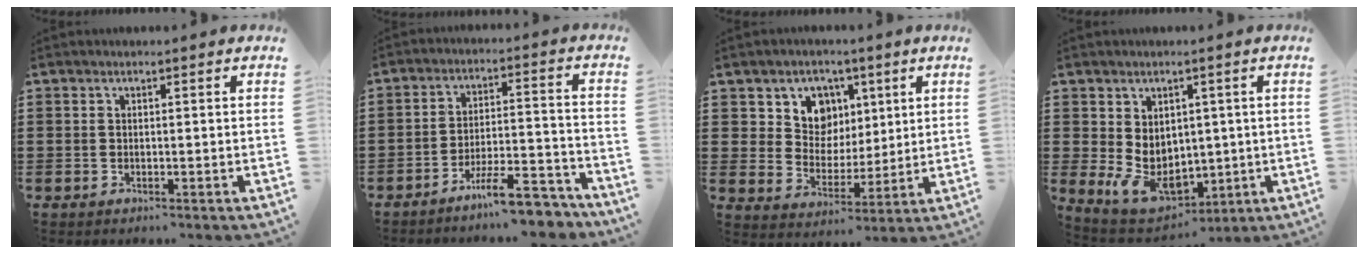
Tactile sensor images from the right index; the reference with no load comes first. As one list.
[{"total": 9.3, "force": [-7.8, 1.1, 4.9], "torque": [-0.074, 0.019, -0.144]}, {"total": 7.4, "force": [3.8, 6.2, 1.6], "torque": [-0.058, -0.005, 0.067]}, {"total": 7.0, "force": [0.3, 5.9, 3.8], "torque": [-0.078, 0.003, 0.010]}]